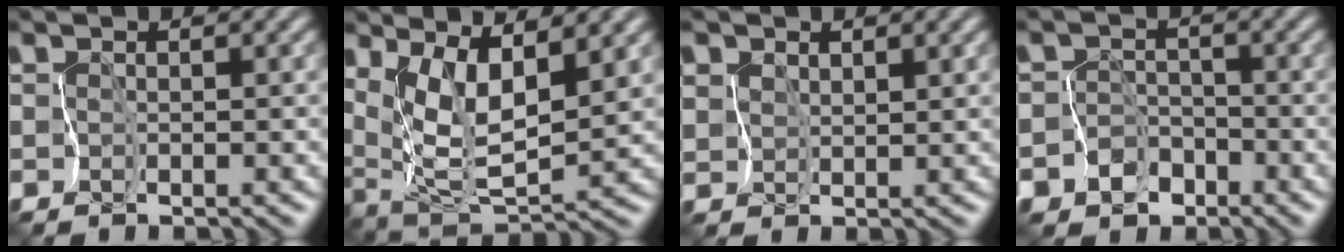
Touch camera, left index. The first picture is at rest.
{"total": 5.3, "force": [3.0, 1.1, 4.2], "torque": [-0.093, -0.015, 0.068]}
{"total": 4.0, "force": [2.9, 2.4, 1.4], "torque": [-0.046, 0.018, 0.049]}
{"total": 6.2, "force": [-4.0, 4.7, 0.1], "torque": [0.022, -0.010, -0.076]}